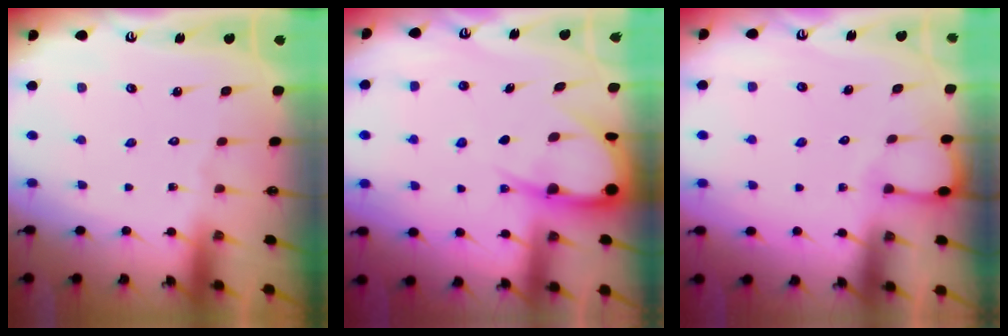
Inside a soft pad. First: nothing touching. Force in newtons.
{"total": 8.8, "press": 8.8, "slide": 0.8}
{"total": 2.0, "press": 2.0, "slide": 0.3}